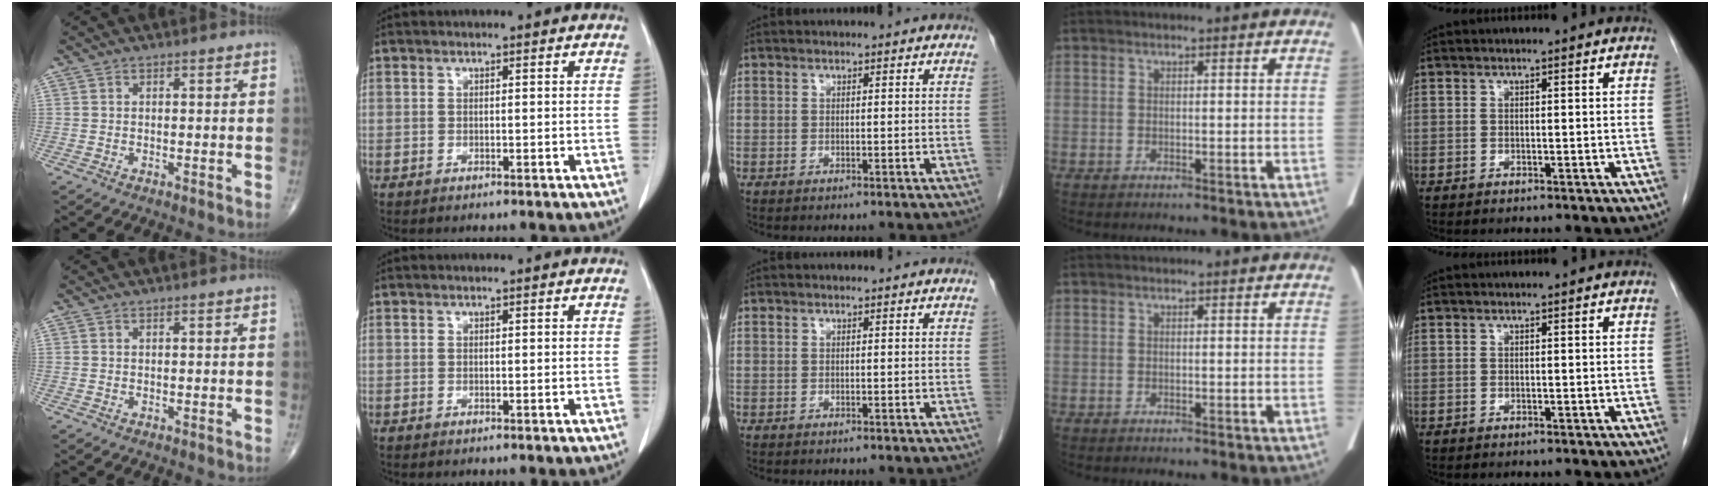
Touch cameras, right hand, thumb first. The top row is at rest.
{}